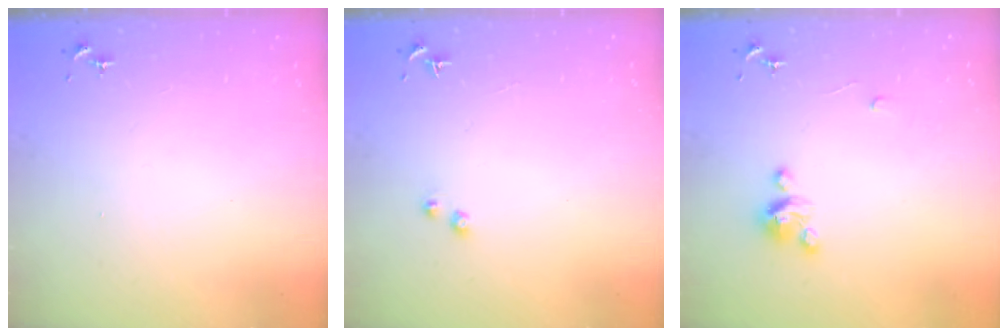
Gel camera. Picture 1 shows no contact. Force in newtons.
{"total": 1.0, "press": 1.0, "slide": 0.1}
{"total": 4.2, "press": 4.2, "slide": 0.3}